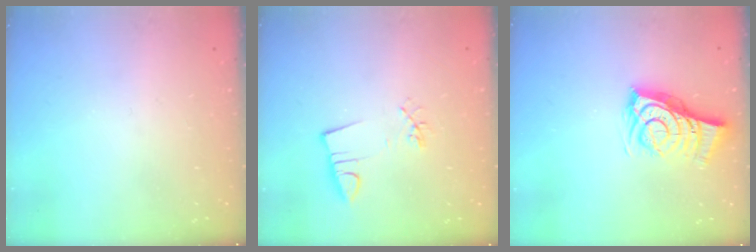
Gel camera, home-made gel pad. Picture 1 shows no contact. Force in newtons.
{"total": 2.5, "press": 0.9, "slide": 2.4}
{"total": 7.7, "press": 7.7, "slide": 0.7}